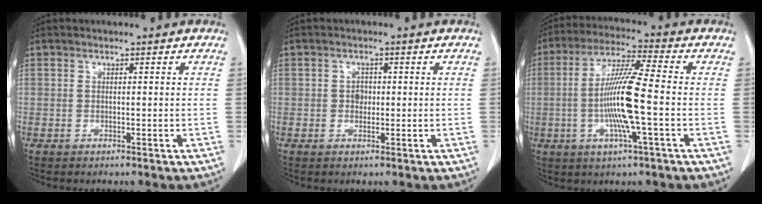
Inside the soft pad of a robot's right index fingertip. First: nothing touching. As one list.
[{"total": 1.7, "force": [0.0, 1.4, 1.0], "torque": [-0.015, 0.004, 0.000]}, {"total": 11.5, "force": [-1.7, -0.1, 11.4], "torque": [-0.222, -0.003, -0.041]}]